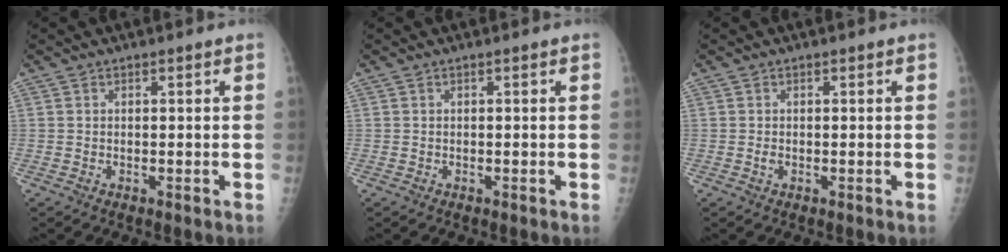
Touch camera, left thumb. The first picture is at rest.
{"total": 0.0}
{"total": 0.7, "force": [-0.1, 0.5, 0.5], "torque": [-0.006, 0.000, -0.002]}